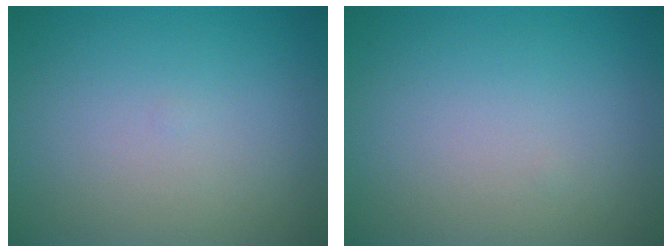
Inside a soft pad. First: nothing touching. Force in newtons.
{"total": 0.0}